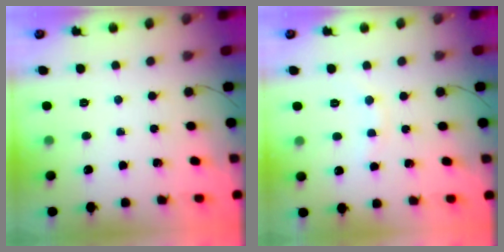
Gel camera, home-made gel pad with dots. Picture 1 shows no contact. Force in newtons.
{"total": 4.8, "press": 4.7, "slide": 1.3}